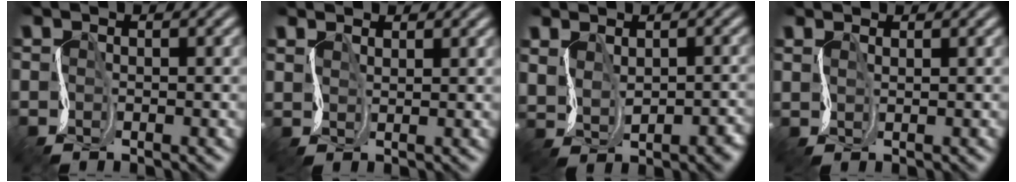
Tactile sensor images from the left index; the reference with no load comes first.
{"total": 1.8, "force": [1.8, 0.4, -0.3], "torque": [0.001, 0.003, 0.037]}
{"total": 3.4, "force": [0.4, 2.5, 2.3], "torque": [-0.037, -0.014, 0.024]}
{"total": 1.1, "force": [1.0, 0.2, -0.1], "torque": [-0.001, 0.001, 0.026]}